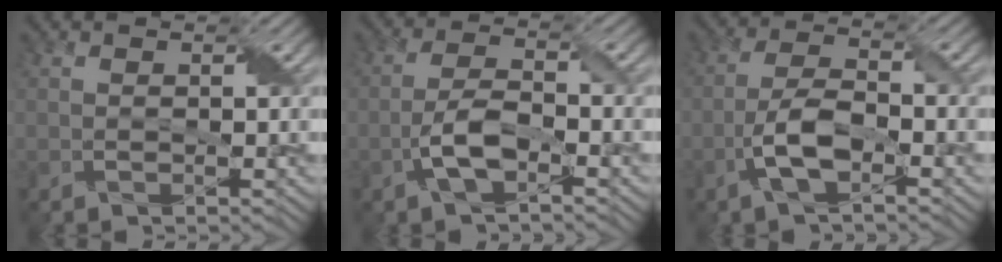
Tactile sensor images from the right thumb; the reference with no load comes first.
{"total": 5.0, "force": [-2.4, 1.8, 4.0], "torque": [-0.088, 0.007, -0.050]}
{"total": 6.0, "force": [-2.7, 2.1, 4.9], "torque": [-0.103, 0.008, -0.060]}